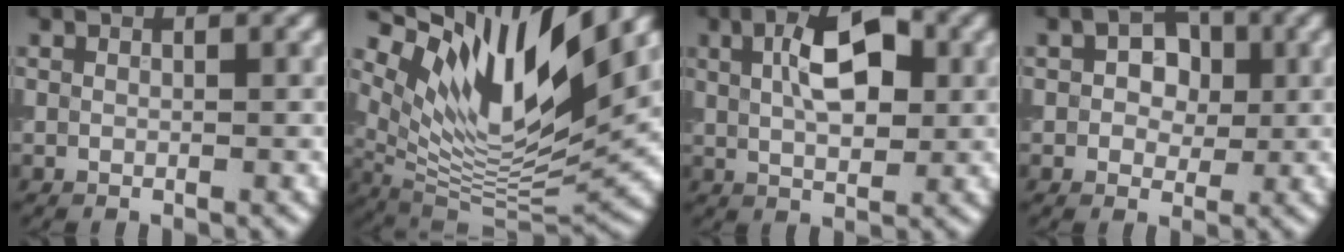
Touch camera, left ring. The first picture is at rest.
{"total": 13.6, "force": [7.5, 4.3, 10.5], "torque": [-0.205, 0.004, 0.149]}
{"total": 6.1, "force": [1.7, 2.9, 5.1], "torque": [-0.083, 0.011, 0.023]}
{"total": 3.5, "force": [0.5, 2.6, 2.3], "torque": [-0.030, 0.004, -0.002]}